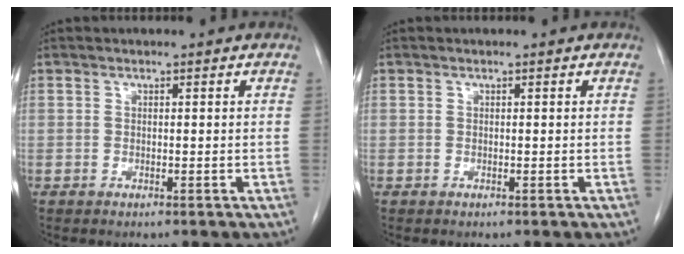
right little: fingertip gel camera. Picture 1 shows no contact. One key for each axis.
{"total": 0.0}